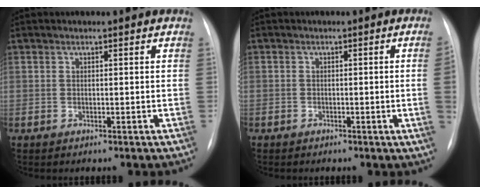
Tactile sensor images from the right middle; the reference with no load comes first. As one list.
[{"total": 2.2, "force": [-0.5, -0.4, 2.1], "torque": [-0.030, 0.001, -0.009]}]